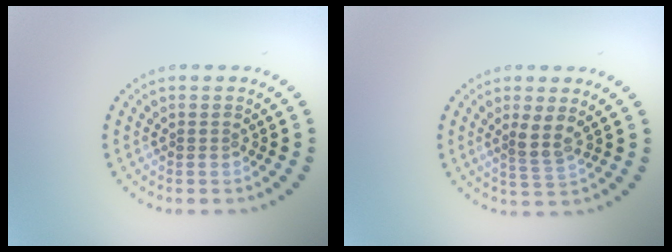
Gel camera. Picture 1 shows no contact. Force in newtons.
{"total": 2.2, "press": 1.7, "slide": 1.4}